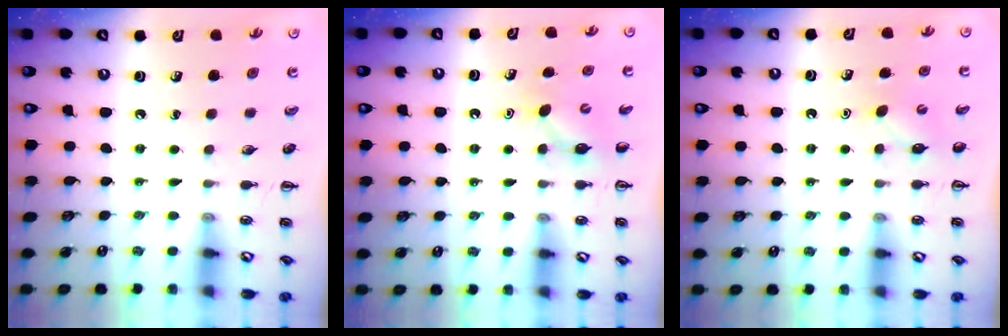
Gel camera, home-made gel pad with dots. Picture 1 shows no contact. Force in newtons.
{"total": 5.1, "press": 5.0, "slide": 1.3}
{"total": 3.0, "press": 2.9, "slide": 0.7}